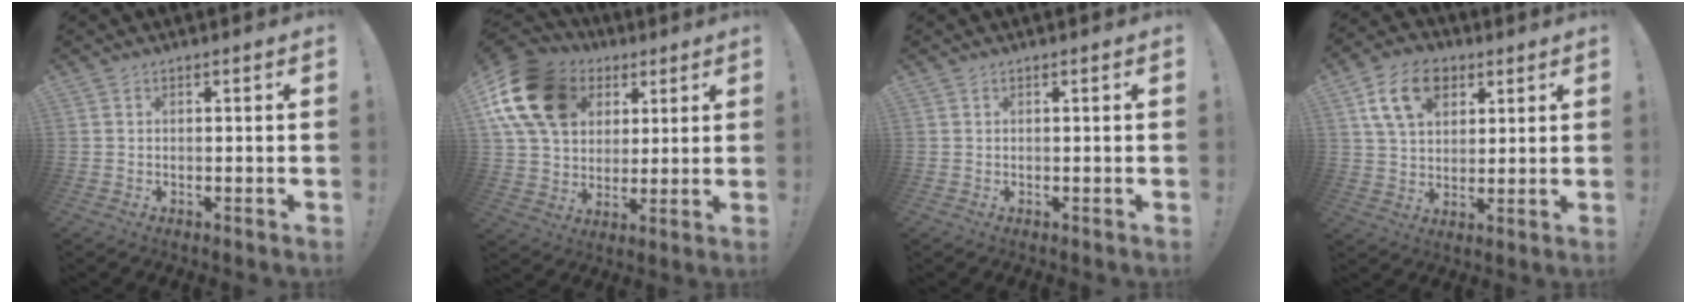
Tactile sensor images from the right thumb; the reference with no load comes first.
{"total": 19.3, "force": [7.3, 14.2, 10.9], "torque": [-0.184, -0.018, 0.146]}
{"total": 0.0}
{"total": 13.9, "force": [6.4, 9.5, 7.9], "torque": [-0.124, -0.013, 0.123]}